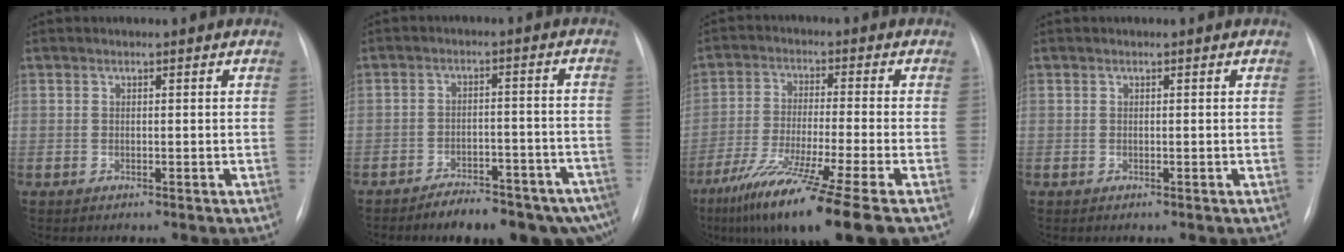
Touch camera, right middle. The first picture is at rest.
{"total": 13.9, "force": [-11.2, 4.5, 6.9], "torque": [-0.040, 0.034, -0.146]}
{"total": 15.2, "force": [-9.5, -0.8, 11.8], "torque": [-0.204, -0.053, -0.161]}
{"total": 0.0}